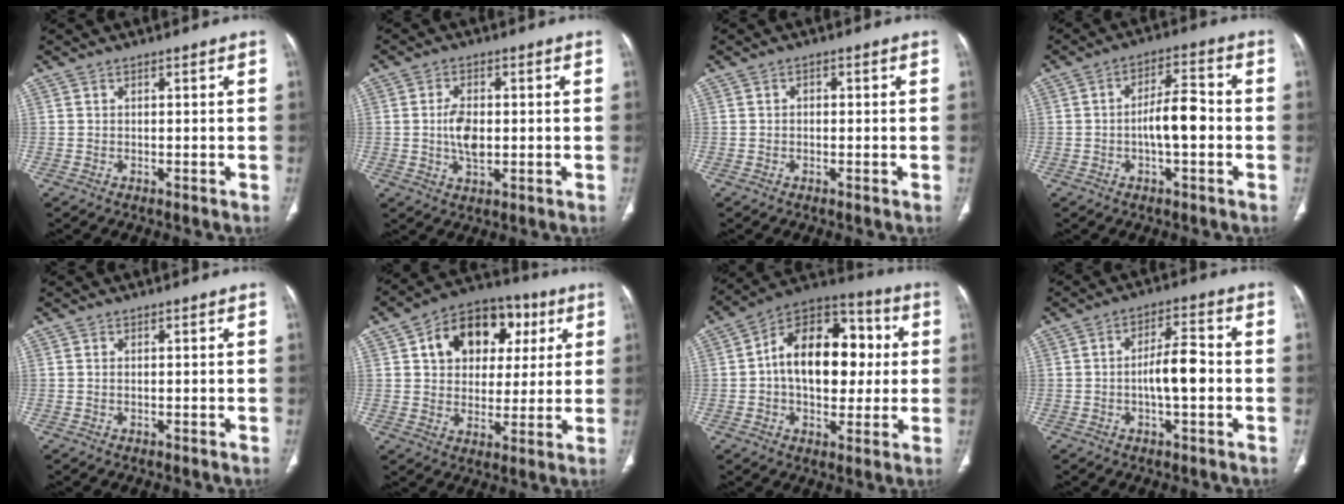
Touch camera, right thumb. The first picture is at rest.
{"total": 5.8, "force": [-0.1, 3.2, 4.8], "torque": [-0.090, 0.000, -0.002]}
{"total": 1.0, "force": [0.0, 0.7, 0.6], "torque": [-0.005, 0.004, -0.003]}
{"total": 8.1, "force": [-1.3, 3.0, 7.4], "torque": [-0.119, 0.024, -0.028]}
{"total": 0.0}
{"total": 16.4, "force": [5.6, 11.9, 9.9], "torque": [-0.103, 0.007, 0.087]}
{"total": 19.9, "force": [1.6, 12.6, 15.2], "torque": [-0.198, 0.030, 0.019]}
{"total": 7.7, "force": [-1.1, 2.7, 7.2], "torque": [-0.118, 0.018, -0.024]}